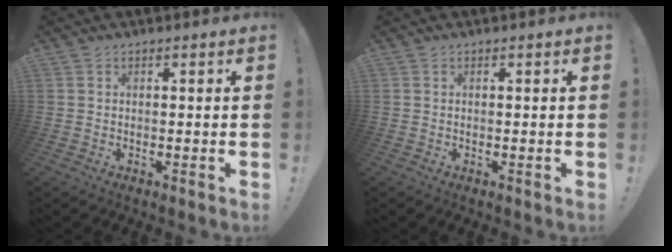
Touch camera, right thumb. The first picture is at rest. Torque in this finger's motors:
{"motor_torque": [-0.01, -0.01, 0.00, 0.00, 0.00]}